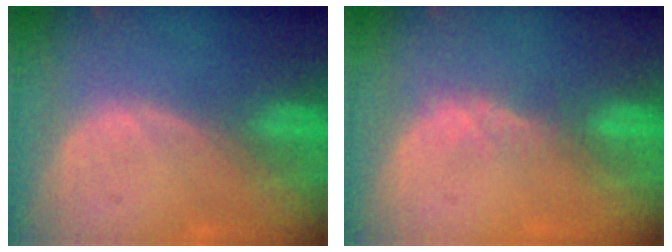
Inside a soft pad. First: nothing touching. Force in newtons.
{"total": 2.3, "press": 1.9, "slide": 1.4}